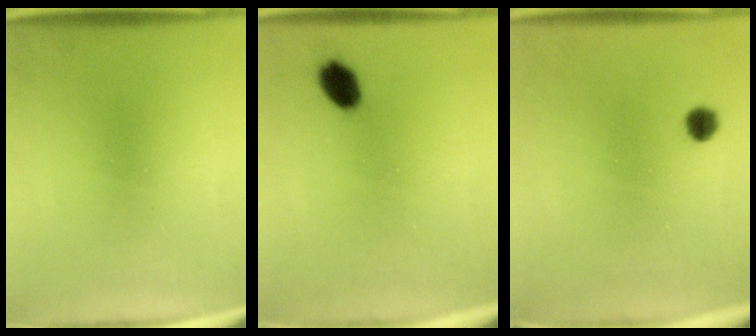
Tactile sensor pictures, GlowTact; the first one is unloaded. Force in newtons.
{"total": 5.5}
{"total": 2.3}